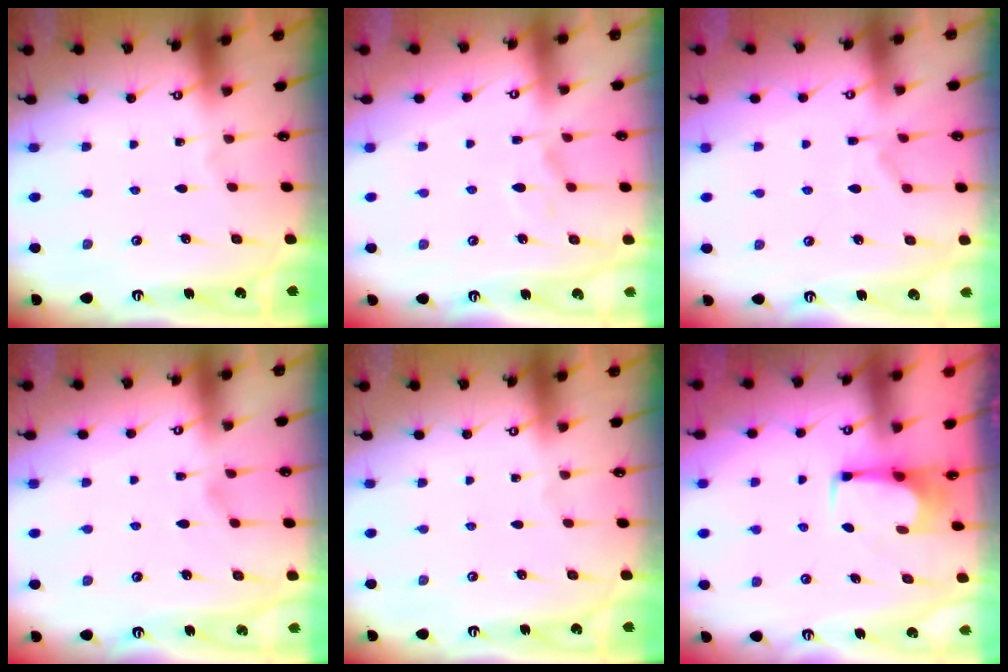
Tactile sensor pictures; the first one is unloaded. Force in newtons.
{"total": 6.7, "press": 6.6, "slide": 1.2}
{"total": 1.9, "press": 1.4, "slide": 1.3}
{"total": 1.1, "press": 0.6, "slide": 1.0}
{"total": 0.0}
{"total": 2.5, "press": 2.5, "slide": 0.4}